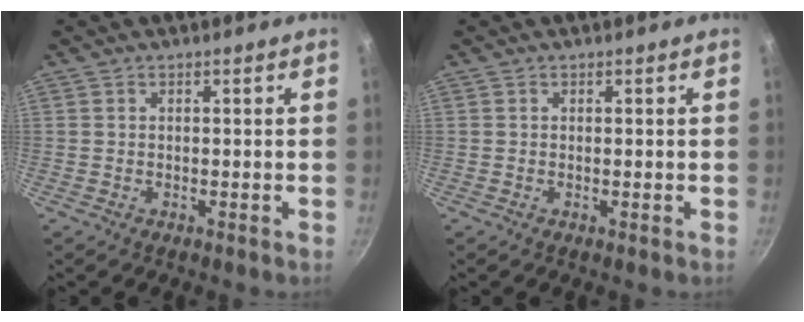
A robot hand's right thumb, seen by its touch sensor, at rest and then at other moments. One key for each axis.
{"total": 0.0}